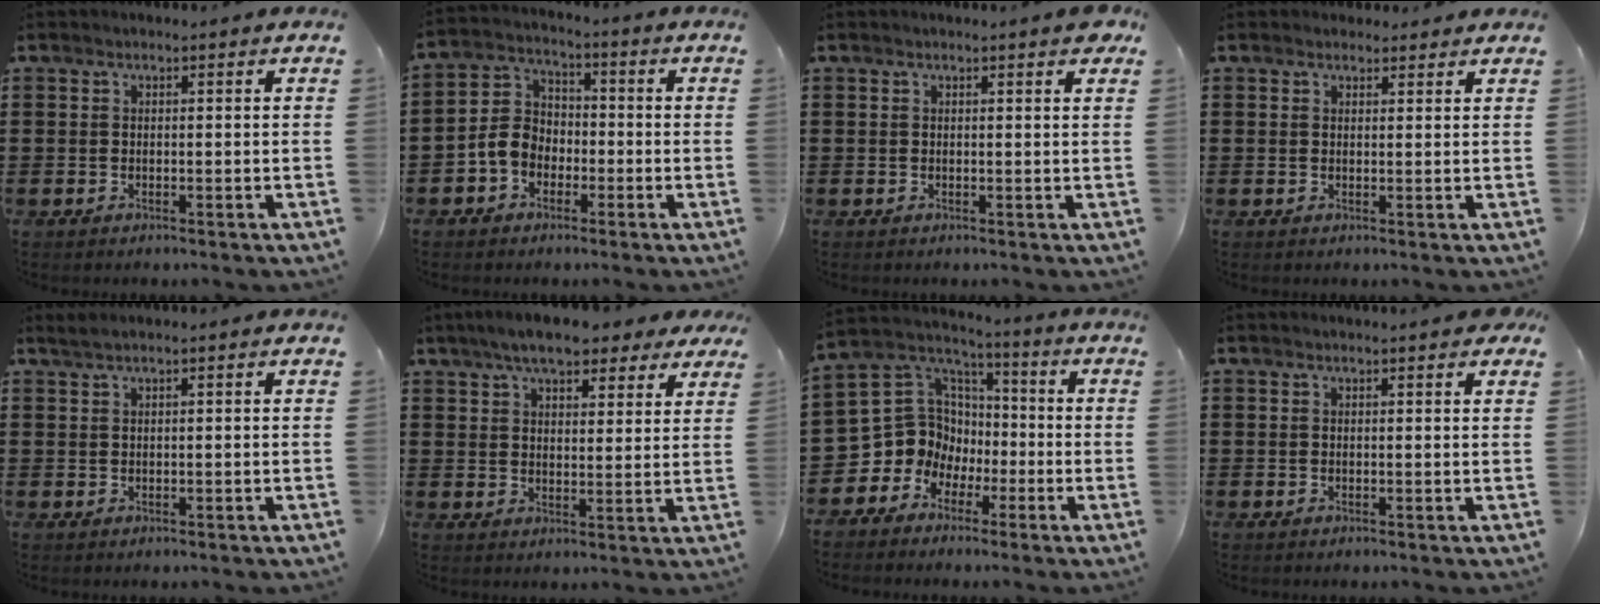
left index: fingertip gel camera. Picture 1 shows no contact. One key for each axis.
{"total": 5.7, "fx": -2.6, "fy": 4.4, "fz": 2.5, "tx": -0.072, "ty": 0.012, "tz": -0.058}
{"total": 1.3, "fx": 0.9, "fy": 0.0, "fz": 1.0, "tx": -0.013, "ty": -0.002, "tz": 0.014}
{"total": 1.6, "fx": 1.5, "fy": 0.6, "fz": 0.1, "tx": 0.002, "ty": 0.001, "tz": 0.027}
{"total": 0.9, "fx": 0.5, "fy": -0.1, "fz": 0.8, "tx": -0.015, "ty": -0.003, "tz": 0.010}
{"total": 7.1, "fx": 6.0, "fy": 1.9, "fz": 3.4, "tx": -0.078, "ty": -0.006, "tz": 0.108}
{"total": 9.5, "fx": -1.9, "fy": 9.1, "fz": 1.9, "tx": -0.094, "ty": -0.014, "tz": -0.035}
{"total": 1.2, "fx": 0.9, "fy": 0.0, "fz": 0.8, "tx": -0.009, "ty": -0.003, "tz": 0.016}